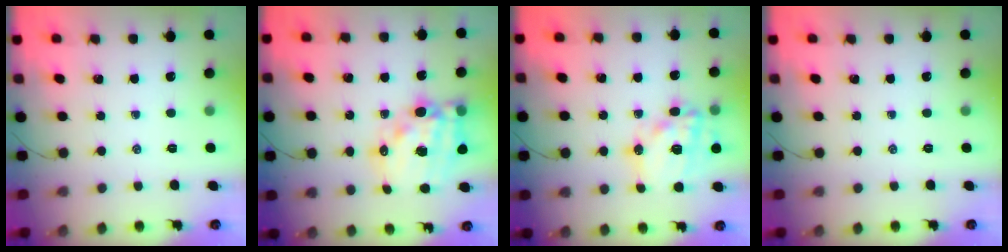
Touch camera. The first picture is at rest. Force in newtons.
{"total": 17.3, "press": 16.8, "slide": 3.8}
{"total": 17.2, "press": 16.8, "slide": 3.7}
{"total": 0.0}